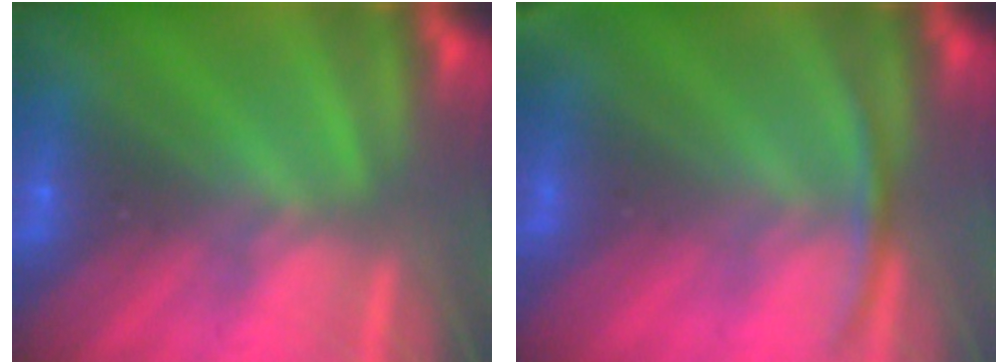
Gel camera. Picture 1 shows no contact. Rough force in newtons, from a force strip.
{"total": 2.7}